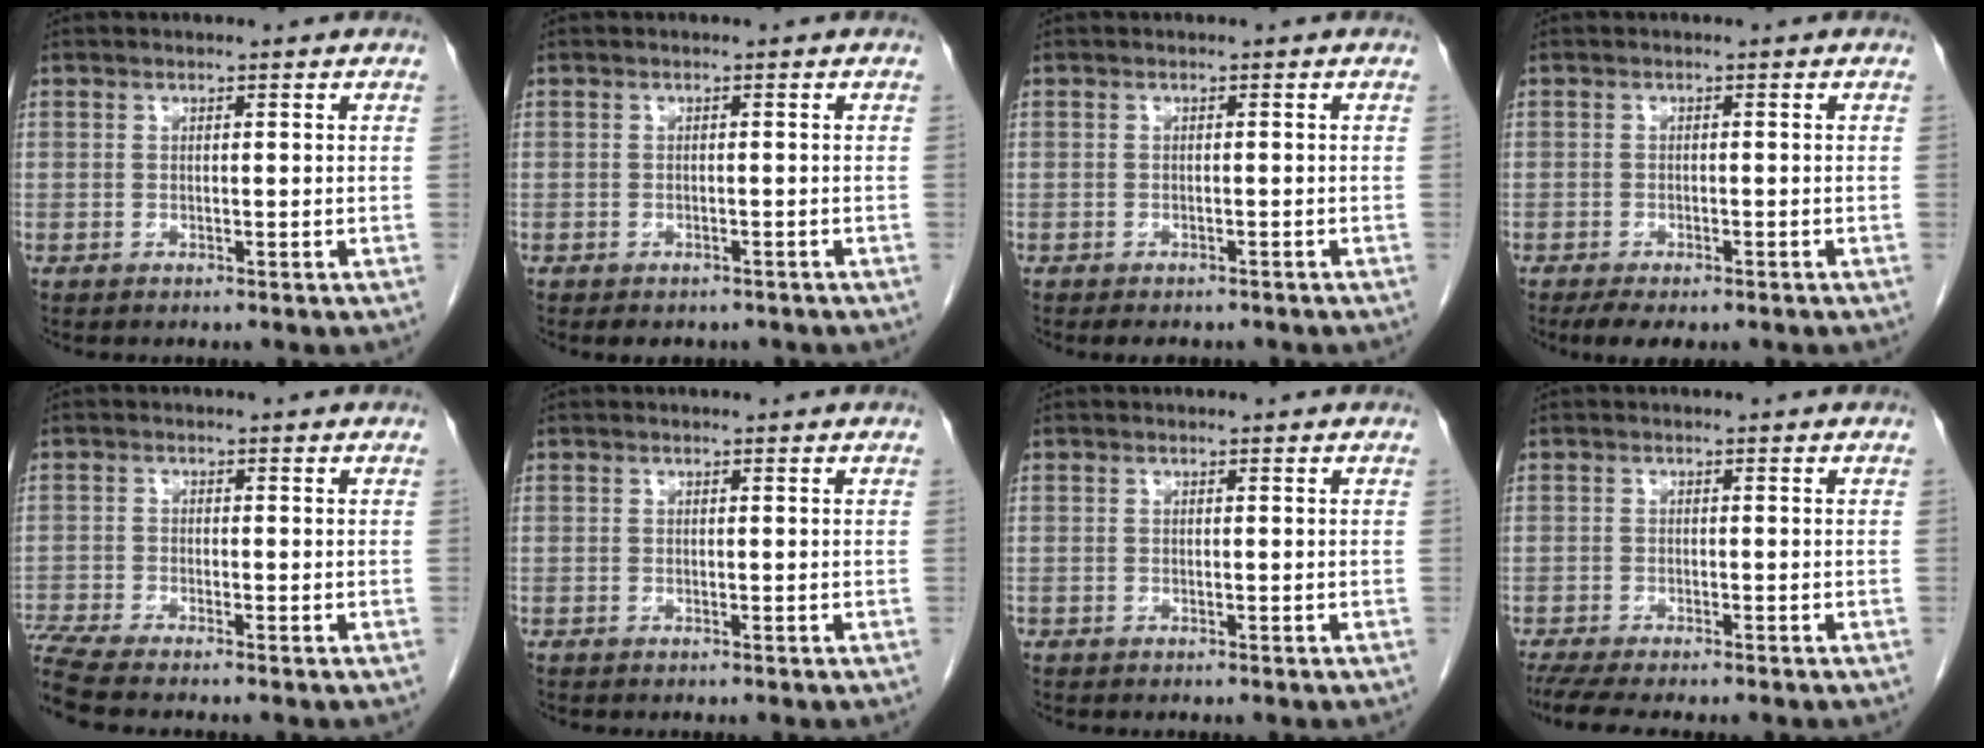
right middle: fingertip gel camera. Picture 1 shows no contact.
{"total": 4.2, "force": [-3.5, 1.9, 1.4], "torque": [-0.013, -0.001, -0.038]}
{"total": 4.2, "force": [-3.5, 1.6, 1.6], "torque": [-0.017, -0.005, -0.040]}
{"total": 4.8, "force": [-3.6, 1.6, 2.8], "torque": [-0.045, -0.011, -0.050]}
{"total": 6.0, "force": [-5.4, -0.7, 2.3], "torque": [-0.055, -0.013, -0.104]}
{"total": 0.0}
{"total": 0.0}
{"total": 7.1, "force": [-5.9, 1.1, 3.8], "torque": [-0.056, -0.011, -0.092]}